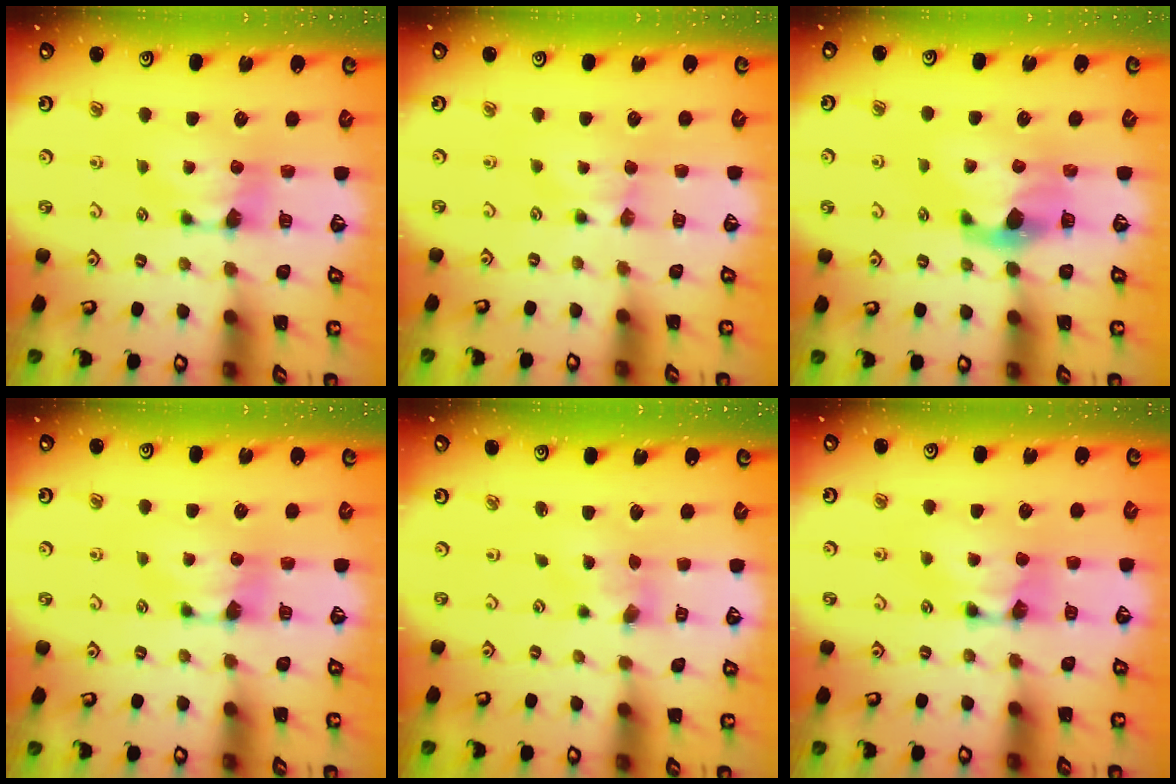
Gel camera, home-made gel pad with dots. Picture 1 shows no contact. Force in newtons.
{"total": 0.0}
{"total": 2.9, "press": 2.6, "slide": 1.3}
{"total": 0.0}
{"total": 1.2, "press": 0.0, "slide": 1.2}
{"total": 2.0, "press": 2.0, "slide": 0.1}